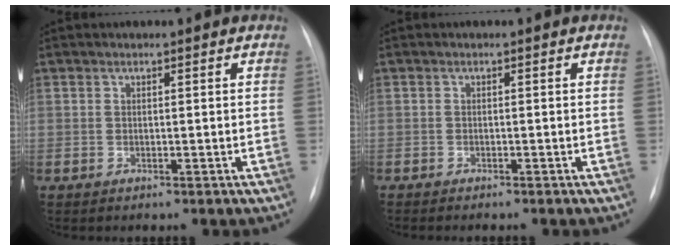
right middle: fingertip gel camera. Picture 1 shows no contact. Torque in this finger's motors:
{"motor_torque": [0.64, -0.57, 0.19, 0.02]}